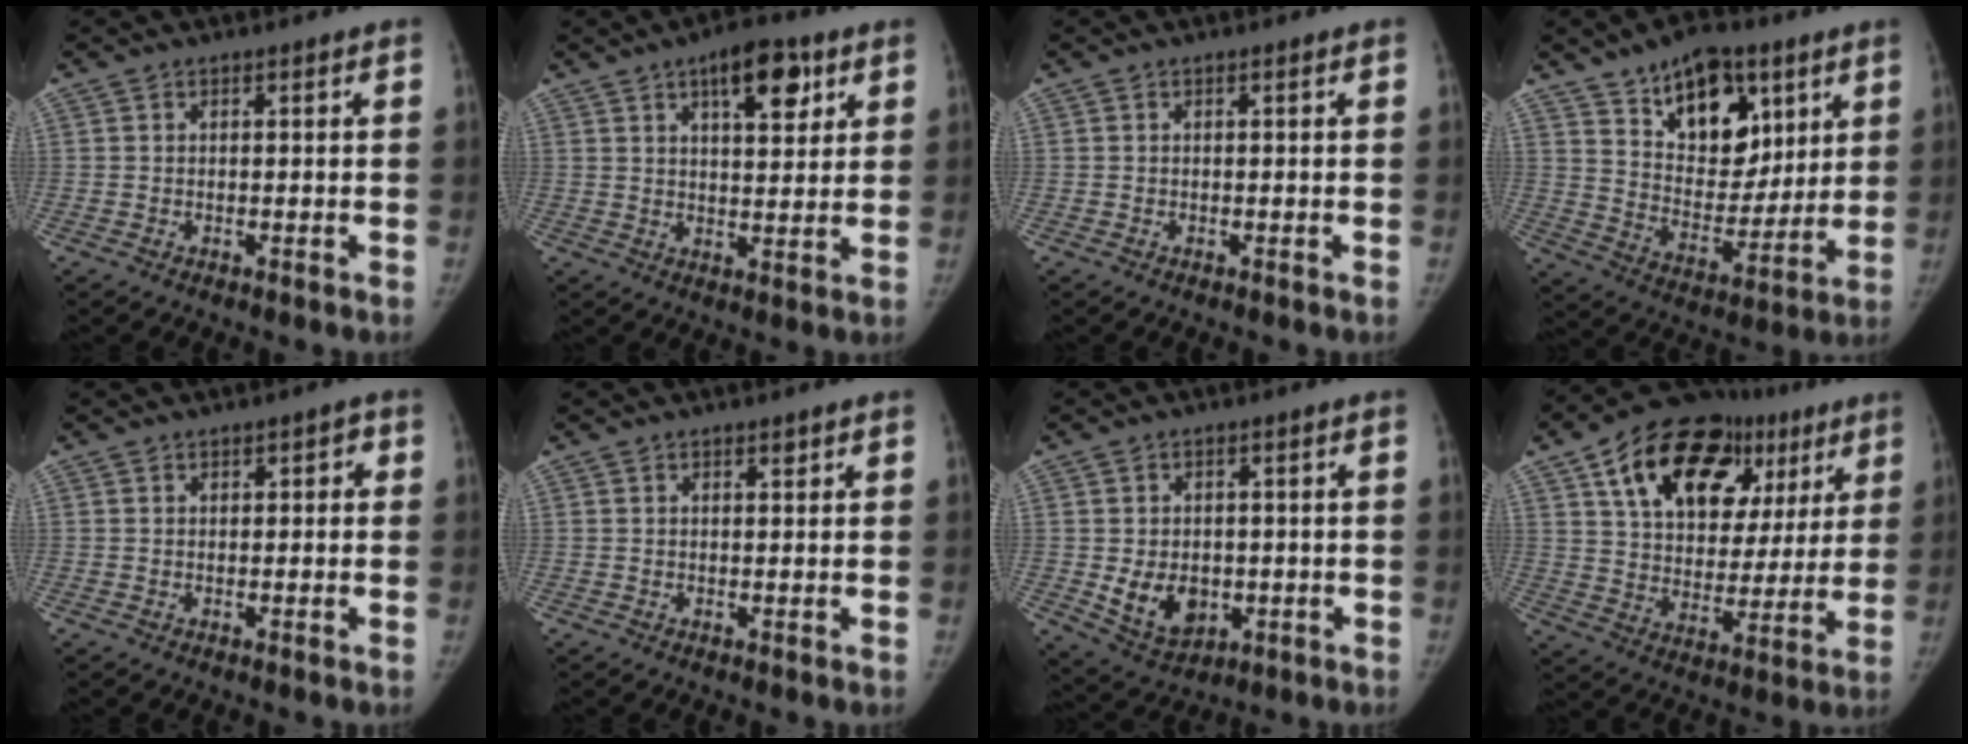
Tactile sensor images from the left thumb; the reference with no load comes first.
{"total": 10.1, "force": [5.1, 4.4, 7.5], "torque": [-0.084, -0.020, 0.075]}
{"total": 0.0}
{"total": 18.9, "force": [9.8, 11.4, 11.4], "torque": [-0.121, -0.054, 0.166]}
{"total": 1.9, "force": [0.6, 1.4, 1.2], "torque": [0.003, 0.003, 0.002]}
{"total": 0.9, "force": [0.6, 0.5, 0.5], "torque": [-0.002, -0.004, 0.008]}
{"total": 8.2, "force": [-1.2, 6.2, 5.3], "torque": [-0.063, -0.007, -0.001]}
{"total": 25.4, "force": [11.8, 16.0, 15.8], "torque": [-0.197, 0.013, 0.188]}